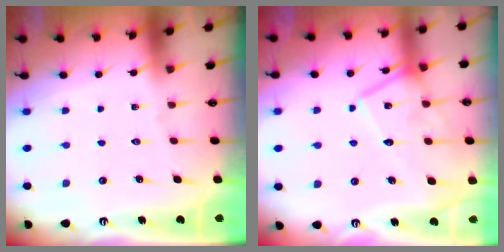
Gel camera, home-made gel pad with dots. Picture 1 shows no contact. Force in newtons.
{"total": 15.6, "press": 15.6, "slide": 1.3}